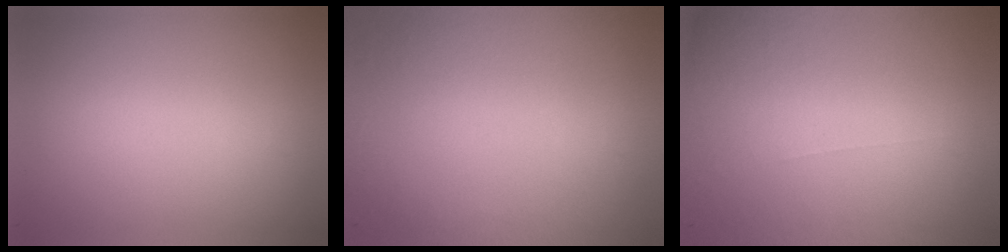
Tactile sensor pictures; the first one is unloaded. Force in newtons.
{"total": 8.2}
{"total": 5.6}